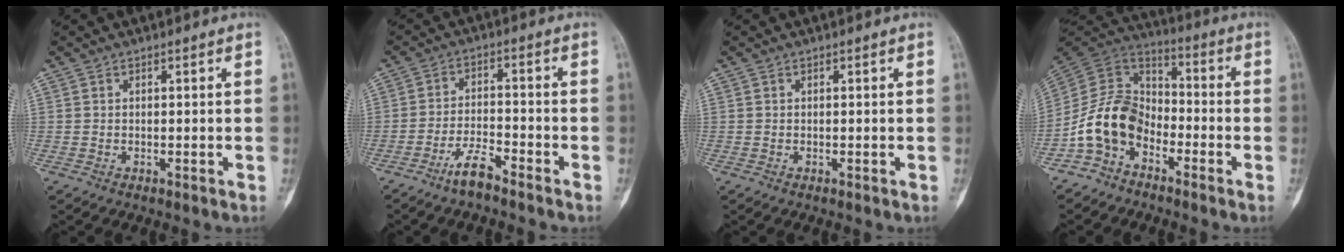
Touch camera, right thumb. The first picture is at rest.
{"total": 5.1, "force": [-4.0, 1.0, 3.0], "torque": [-0.061, 0.024, -0.079]}
{"total": 0.0}
{"total": 12.3, "force": [-5.7, 8.5, 6.8], "torque": [-0.118, 0.066, -0.127]}